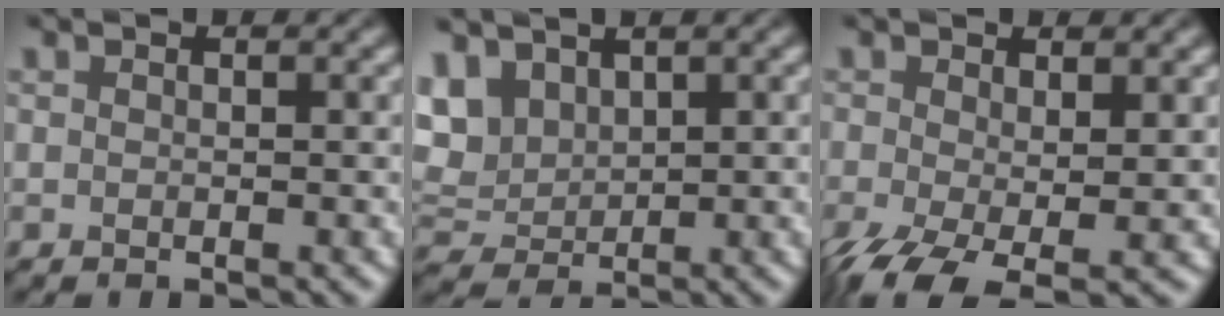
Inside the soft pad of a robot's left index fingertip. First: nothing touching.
{"total": 5.4, "force": [2.6, 3.5, 3.2], "torque": [-0.085, 0.012, 0.060]}
{"total": 5.8, "force": [-2.1, 2.6, 4.7], "torque": [-0.111, -0.019, -0.037]}